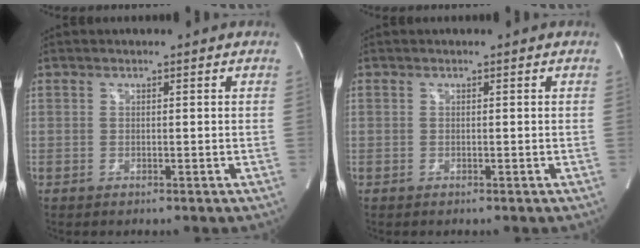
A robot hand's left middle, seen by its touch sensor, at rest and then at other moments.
{"total": 0.0}